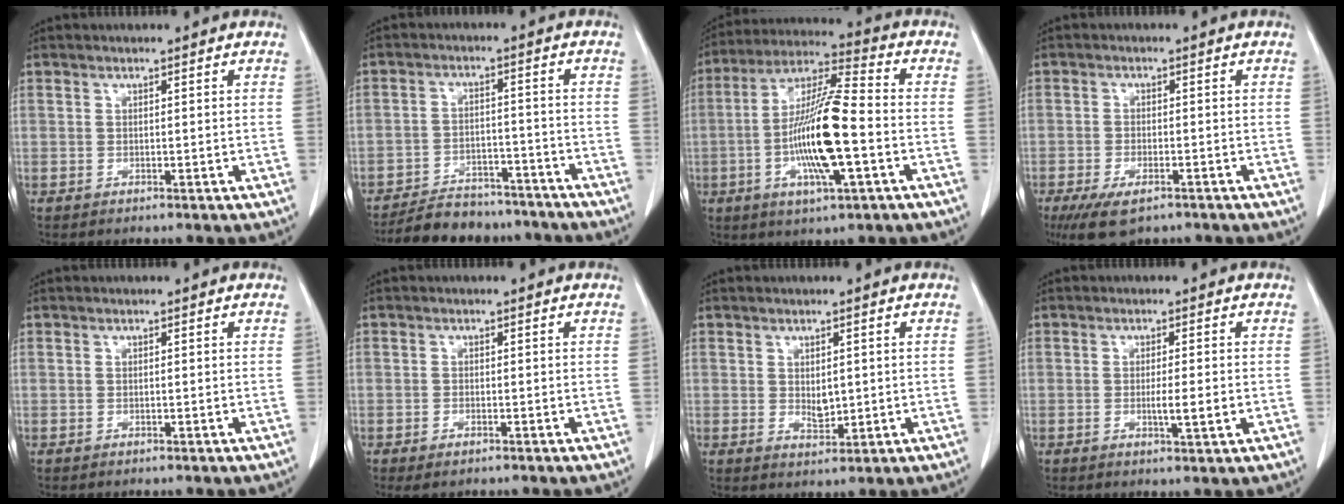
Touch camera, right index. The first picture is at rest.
{"total": 12.1, "force": [-11.1, 4.2, 2.8], "torque": [-0.036, 0.008, -0.157]}
{"total": 15.4, "force": [-3.2, 1.9, 15.0], "torque": [-0.288, 0.001, -0.059]}
{"total": 6.6, "force": [-4.4, 2.5, 4.2], "torque": [-0.078, -0.011, -0.071]}
{"total": 0.0}
{"total": 1.9, "force": [-1.3, 0.7, 1.2], "torque": [-0.025, -0.002, -0.016]}
{"total": 2.7, "force": [0.4, 1.5, 2.2], "torque": [-0.037, -0.006, 0.015]}
{"total": 3.5, "force": [-0.5, 0.1, 3.5], "torque": [-0.058, -0.004, -0.007]}